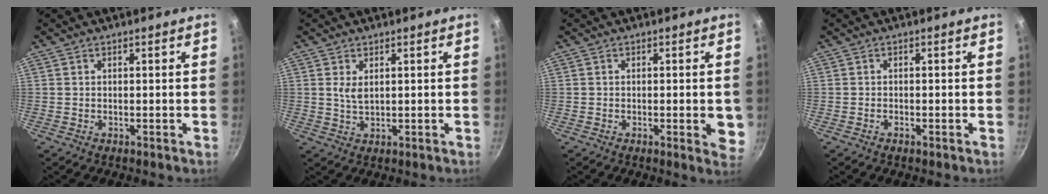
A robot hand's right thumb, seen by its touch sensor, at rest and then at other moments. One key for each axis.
{"total": 2.5, "fx": 0.8, "fy": 1.1, "fz": 2.1, "tx": -0.039, "ty": -0.010, "tz": 0.019}
{"total": 4.7, "fx": -0.8, "fy": 1.5, "fz": 4.4, "tx": -0.045, "ty": -0.005, "tz": -0.010}
{"total": 0.8, "fx": -0.5, "fy": 0.2, "fz": 0.5, "tx": -0.013, "ty": 0.003, "tz": -0.012}